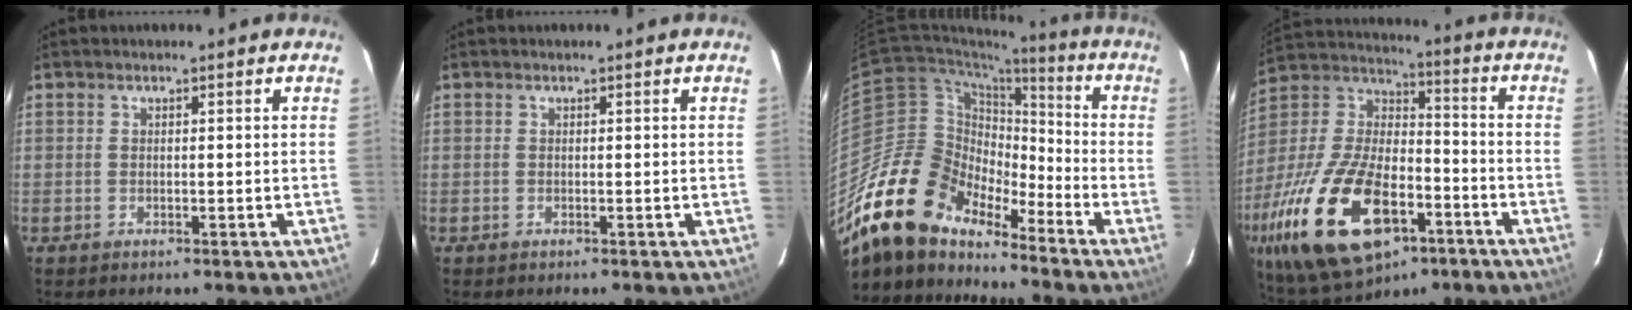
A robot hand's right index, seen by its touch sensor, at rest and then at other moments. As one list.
[{"total": 0.0}, {"total": 18.9, "force": [-14.9, 8.4, 8.2], "torque": [-0.149, 0.009, -0.281]}, {"total": 28.4, "force": [-13.4, 14.1, 20.7], "torque": [-0.435, -0.027, -0.220]}]